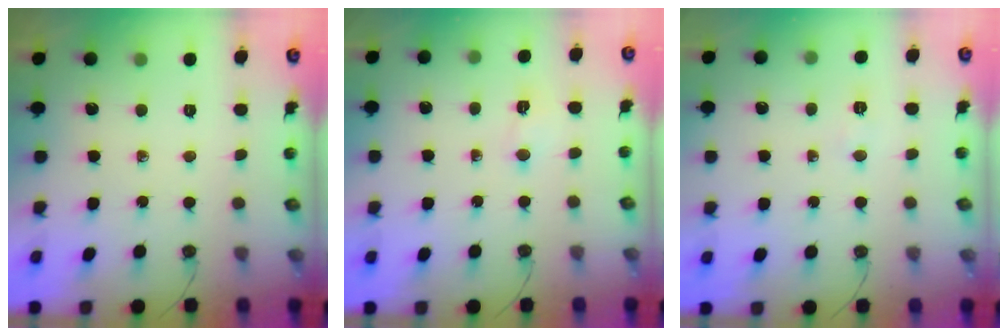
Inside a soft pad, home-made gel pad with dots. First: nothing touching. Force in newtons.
{"total": 2.3, "press": 2.3, "slide": 0.5}
{"total": 3.0, "press": 3.0, "slide": 0.5}